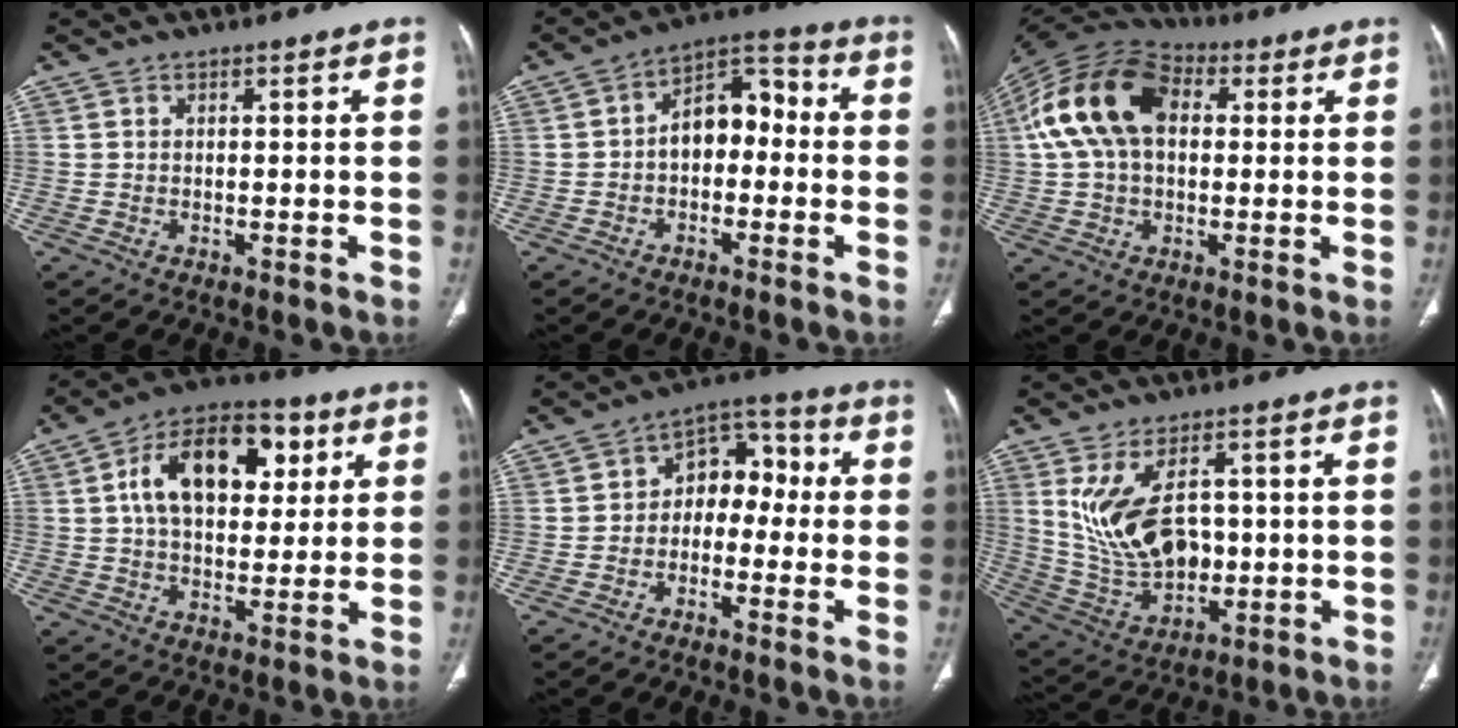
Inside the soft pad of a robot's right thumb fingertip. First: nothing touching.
{"total": 9.6, "force": [-0.7, 6.3, 7.2], "torque": [-0.077, 0.042, -0.027]}
{"total": 17.3, "force": [3.2, 11.3, 12.7], "torque": [-0.241, 0.033, 0.049]}
{"total": 17.5, "force": [4.9, 10.6, 13.1], "torque": [-0.179, 0.010, 0.073]}
{"total": 9.1, "force": [-0.9, 6.5, 6.3], "torque": [-0.051, 0.046, -0.032]}
{"total": 13.7, "force": [2.2, 8.3, 10.7], "torque": [-0.184, -0.008, 0.063]}